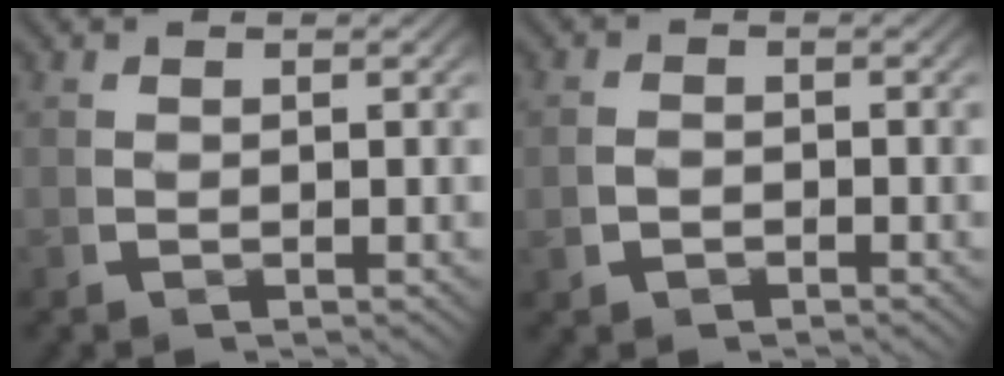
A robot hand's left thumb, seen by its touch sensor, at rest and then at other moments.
{"total": 1.2, "force": [-0.7, 0.9, 0.4], "torque": [-0.015, -0.006, -0.009]}